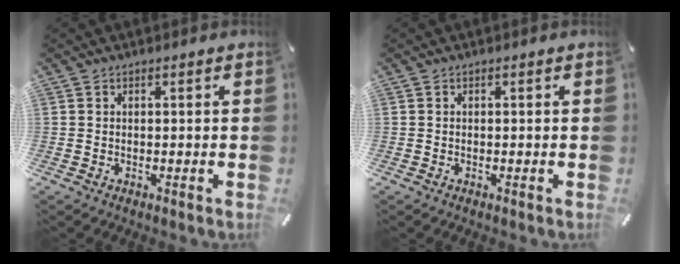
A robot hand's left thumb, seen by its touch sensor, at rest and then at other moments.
{"total": 0.0}